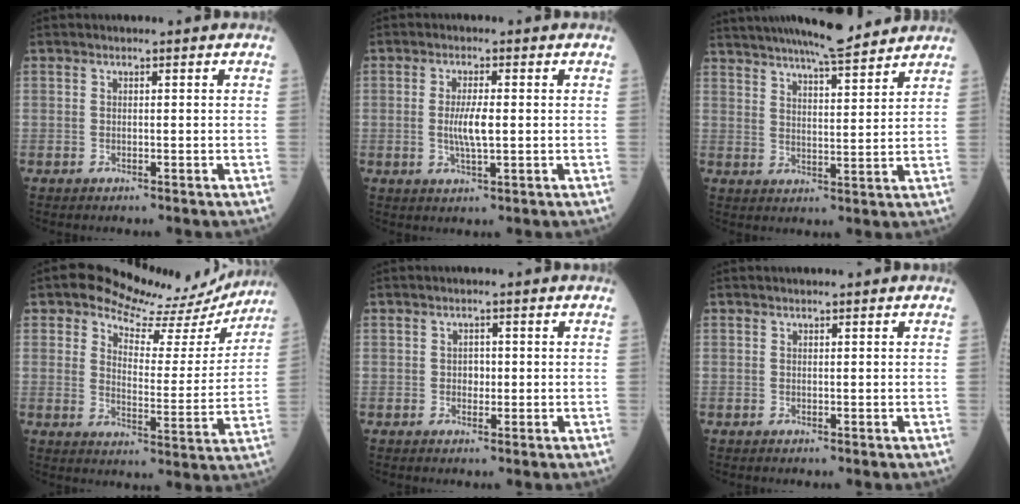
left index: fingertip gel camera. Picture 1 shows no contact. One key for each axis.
{"total": 4.0, "fx": -0.9, "fy": 0.5, "fz": 3.8, "tx": -0.076, "ty": -0.010, "tz": -0.019}
{"total": 15.5, "fx": 13.7, "fy": 1.7, "fz": 7.1, "tx": -0.117, "ty": 0.014, "tz": 0.200}
{"total": 13.6, "fx": 12.3, "fy": 5.1, "fz": 2.5, "tx": -0.021, "ty": -0.019, "tz": 0.139}
{"total": 1.3, "fx": -0.8, "fy": 1.0, "fz": 0.5, "tx": -0.002, "ty": -0.001, "tz": -0.018}
{"total": 0.0}